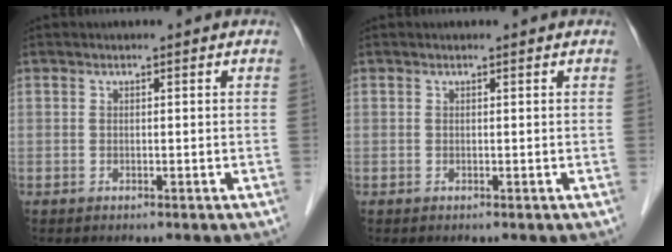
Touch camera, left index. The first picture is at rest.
{"total": 0.6, "force": [0.6, 0.1, 0.1], "torque": [-0.005, 0.003, 0.007]}